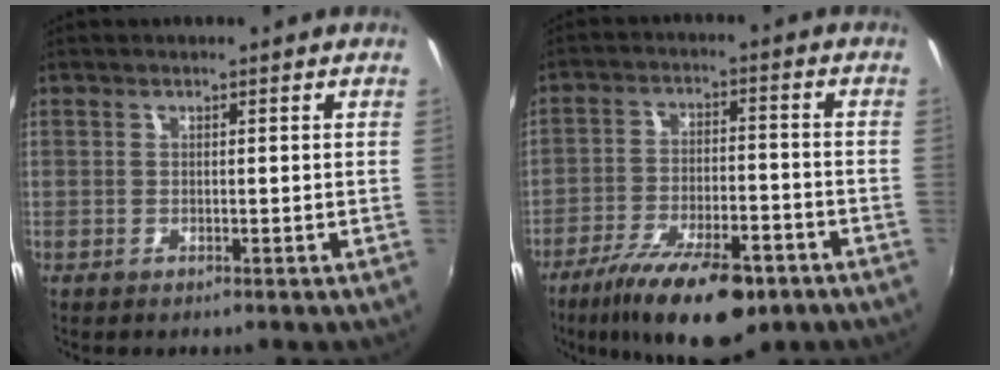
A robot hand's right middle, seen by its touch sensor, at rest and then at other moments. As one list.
[{"total": 16.5, "force": [-11.1, 5.5, 10.8], "torque": [-0.208, -0.034, -0.177]}]